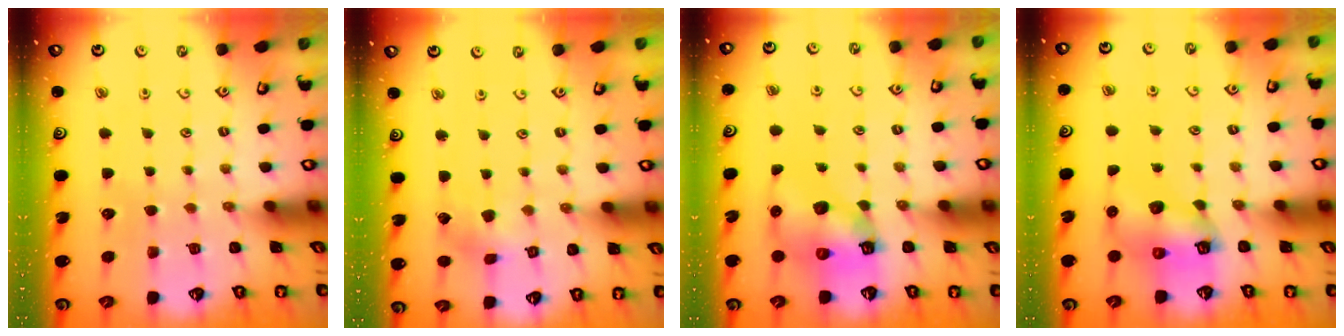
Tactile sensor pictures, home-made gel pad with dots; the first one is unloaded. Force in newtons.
{"total": 3.2, "press": 3.2, "slide": 0.3}
{"total": 9.1, "press": 9.0, "slide": 1.5}
{"total": 7.8, "press": 7.8, "slide": 0.9}